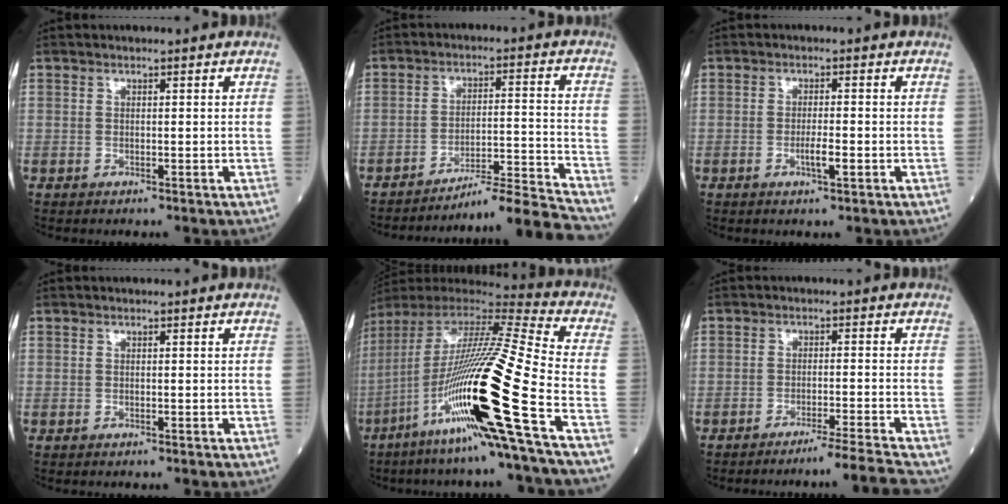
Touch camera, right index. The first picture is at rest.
{"total": 12.5, "force": [-12.0, -2.9, 1.8], "torque": [-0.013, 0.016, -0.192]}
{"total": 2.8, "force": [-0.9, 0.3, 2.6], "torque": [-0.047, -0.001, -0.016]}
{"total": 0.0}
{"total": 26.0, "force": [-10.0, -1.0, 24.0], "torque": [-0.444, -0.044, -0.192]}
{"total": 6.3, "force": [-5.5, -2.2, 2.1], "torque": [-0.018, -0.009, -0.087]}